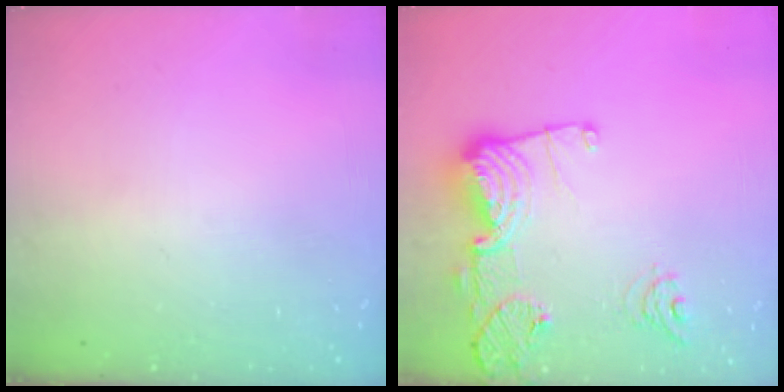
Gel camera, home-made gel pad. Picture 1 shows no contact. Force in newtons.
{"total": 17.1, "press": 17.0, "slide": 1.7}